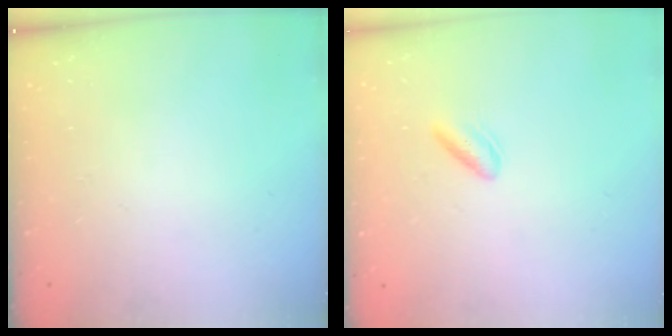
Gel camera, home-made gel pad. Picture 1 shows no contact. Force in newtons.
{"total": 2.6, "press": 2.2, "slide": 1.3}